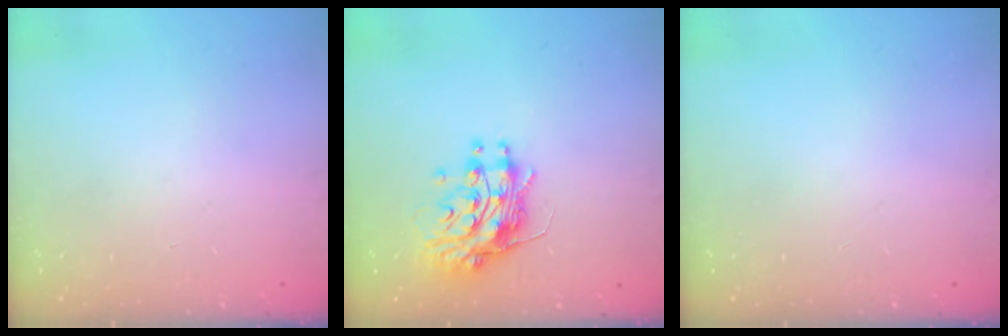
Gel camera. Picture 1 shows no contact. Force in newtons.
{"total": 12.2, "press": 12.1, "slide": 0.9}
{"total": 0.0}